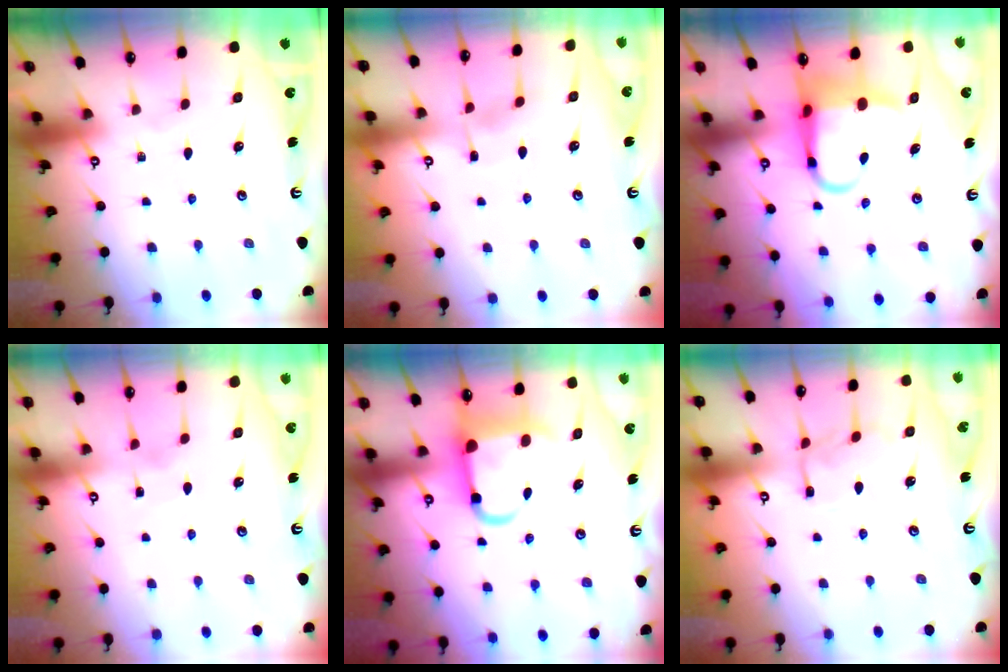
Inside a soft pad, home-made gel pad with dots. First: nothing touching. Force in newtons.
{"total": 4.2, "press": 4.2, "slide": 0.4}
{"total": 7.0, "press": 6.9, "slide": 1.2}
{"total": 2.1, "press": 2.1, "slide": 0.4}
{"total": 7.3, "press": 7.0, "slide": 2.1}
{"total": 8.9, "press": 8.9, "slide": 0.7}